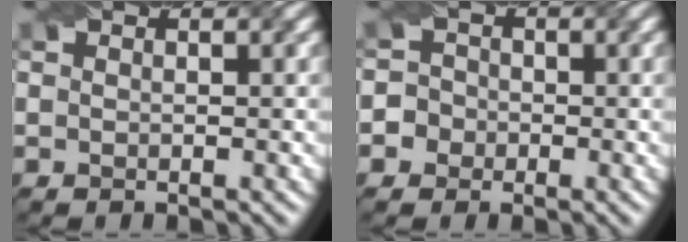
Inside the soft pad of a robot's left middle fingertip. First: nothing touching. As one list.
[{"total": 3.2, "force": [-1.2, 3.0, 0.3], "torque": [0.021, 0.016, -0.041]}]